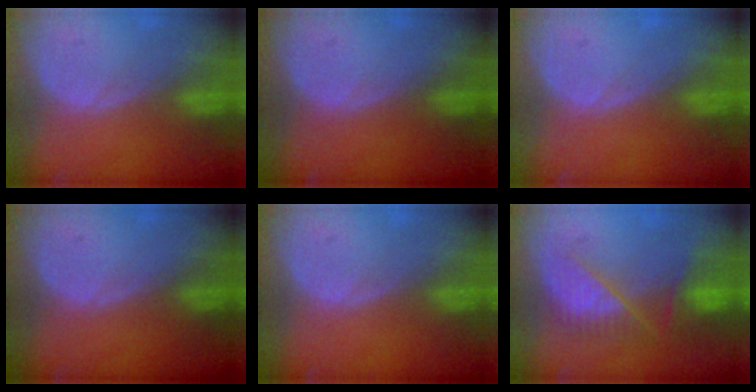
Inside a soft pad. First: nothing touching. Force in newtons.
{"total": 0.0}
{"total": 0.0}
{"total": 0.0}
{"total": 0.0}
{"total": 8.7, "press": 7.6, "slide": 4.3}